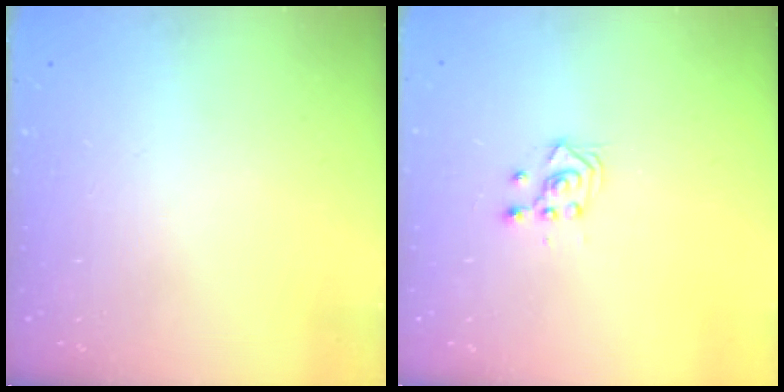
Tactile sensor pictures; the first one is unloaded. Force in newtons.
{"total": 3.1, "press": 3.0, "slide": 0.9}